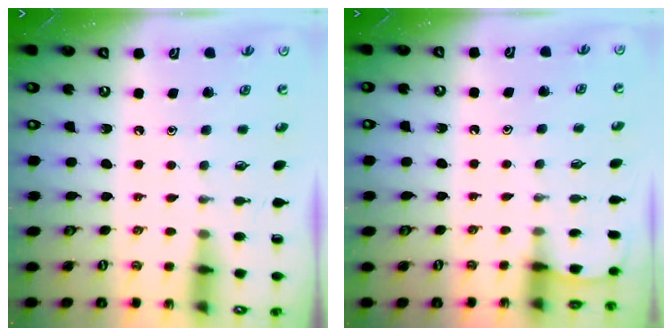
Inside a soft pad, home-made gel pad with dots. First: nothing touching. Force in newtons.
{"total": 2.2, "press": 2.2, "slide": 0.2}